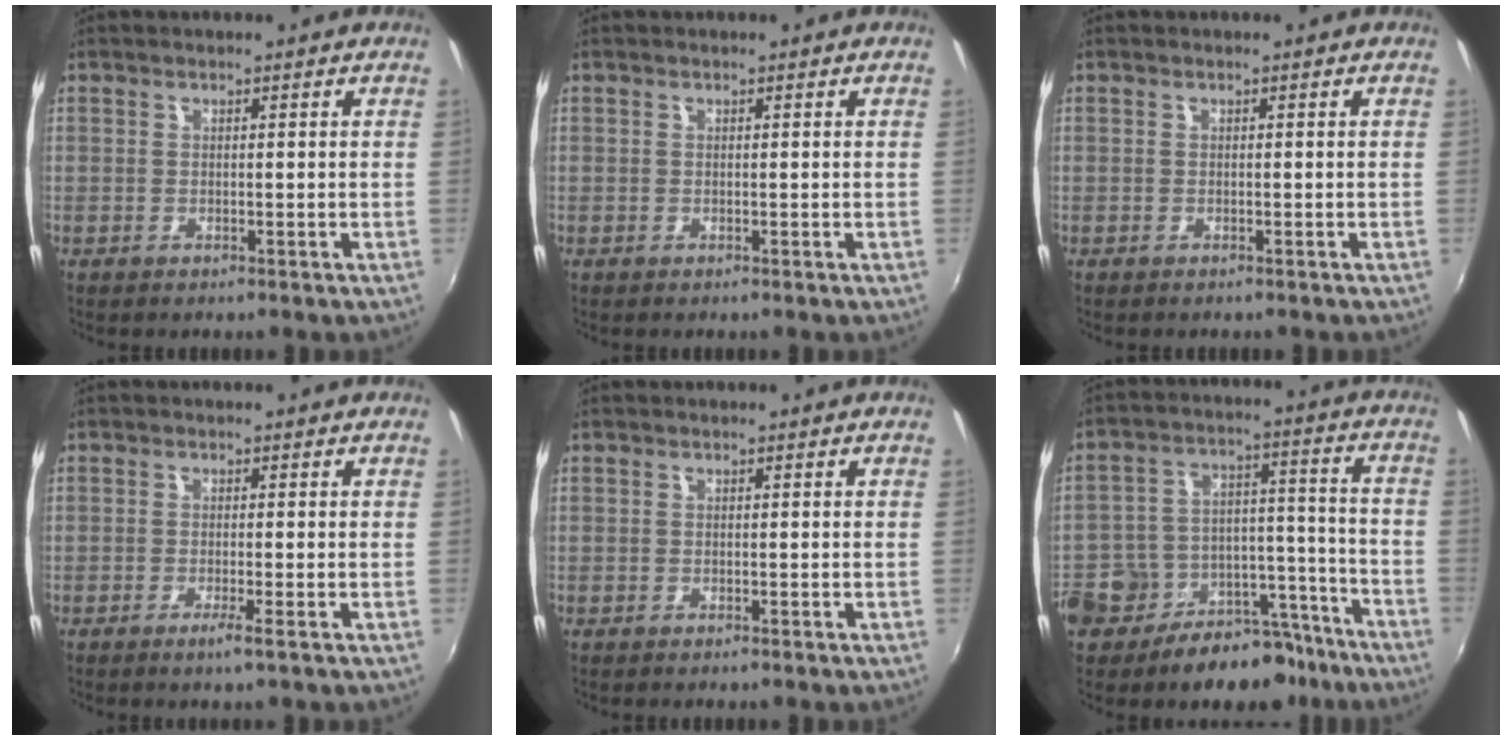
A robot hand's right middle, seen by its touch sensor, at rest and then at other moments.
{"total": 0.0}
{"total": 0.0}
{"total": 1.8, "force": [-0.9, -0.5, 1.4], "torque": [-0.029, -0.004, -0.019]}
{"total": 0.0}
{"total": 17.7, "force": [-11.7, 11.0, 7.4], "torque": [-0.159, 0.039, -0.147]}